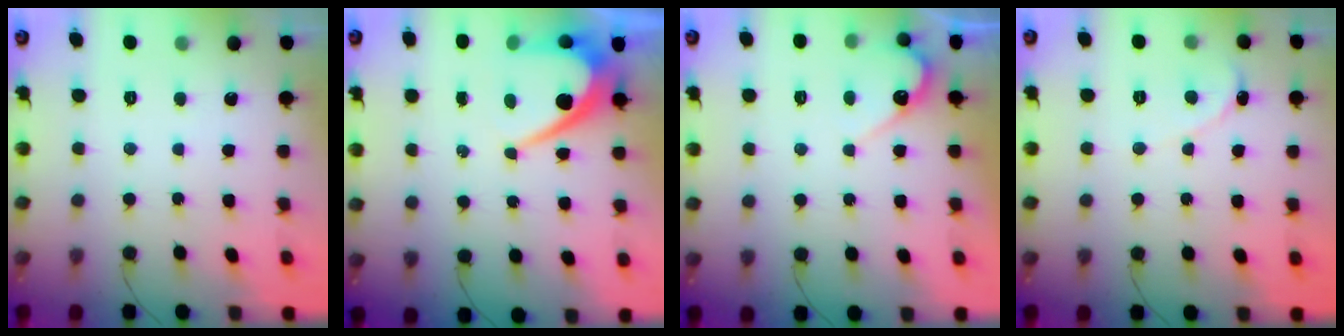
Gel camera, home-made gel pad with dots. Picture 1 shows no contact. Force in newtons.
{"total": 8.7, "press": 8.7, "slide": 0.4}
{"total": 5.7, "press": 5.7, "slide": 0.6}
{"total": 0.0}